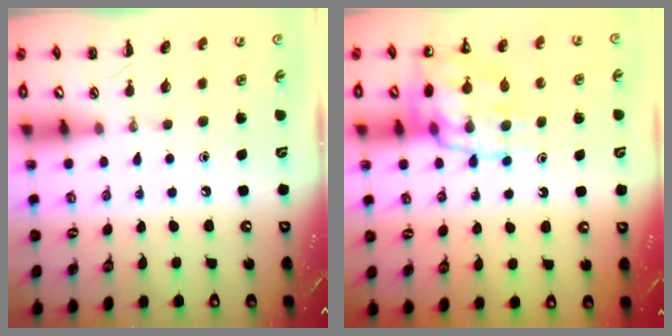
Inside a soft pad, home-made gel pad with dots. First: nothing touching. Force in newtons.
{"total": 18.7, "press": 18.4, "slide": 3.4}